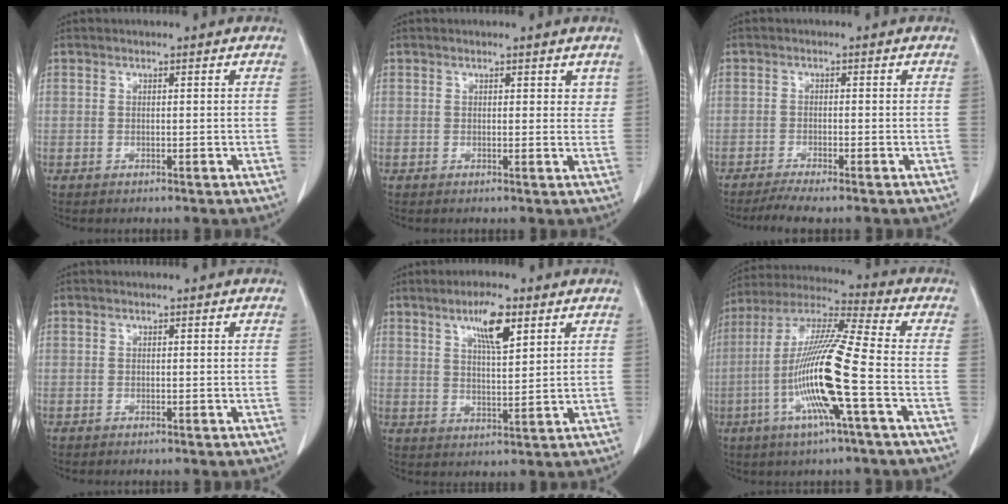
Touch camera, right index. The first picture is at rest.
{"total": 1.9, "force": [1.2, 1.2, 0.9], "torque": [0.002, -0.003, 0.012]}
{"total": 3.9, "force": [-3.3, -0.2, 2.2], "torque": [-0.037, -0.009, -0.058]}
{"total": 0.0}
{"total": 6.8, "force": [3.8, 1.4, 5.5], "torque": [-0.099, 0.001, 0.065]}
{"total": 15.9, "force": [-4.4, -0.4, 15.3], "torque": [-0.308, -0.006, -0.095]}